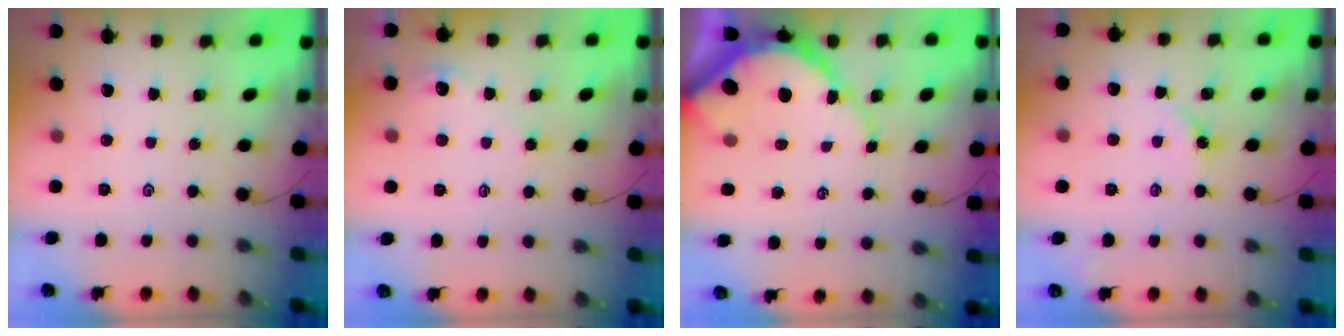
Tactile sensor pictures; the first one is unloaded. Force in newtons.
{"total": 1.8, "press": 1.8, "slide": 0.2}
{"total": 10.3, "press": 10.2, "slide": 1.0}
{"total": 3.5, "press": 3.4, "slide": 0.6}